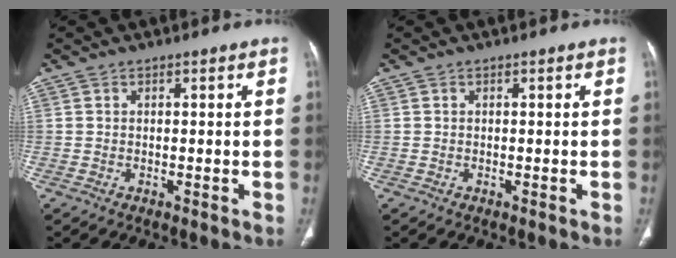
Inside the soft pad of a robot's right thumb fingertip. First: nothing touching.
{"total": 0.0}